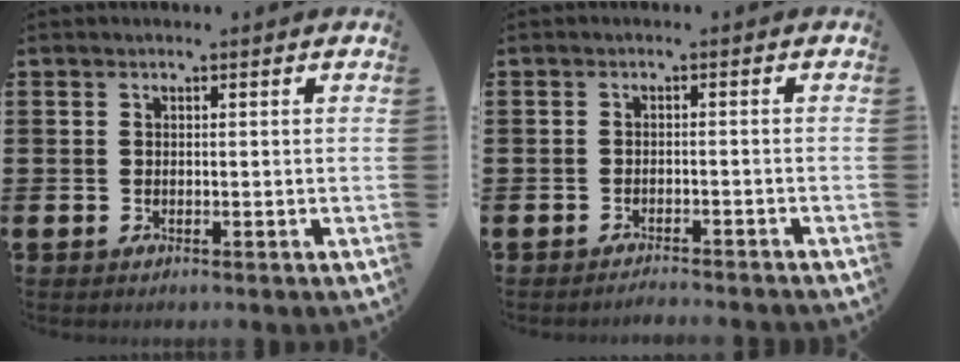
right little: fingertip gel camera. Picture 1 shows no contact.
{"total": 1.3, "force": [-1.3, -0.2, 0.2], "torque": [-0.003, 0.001, -0.025]}